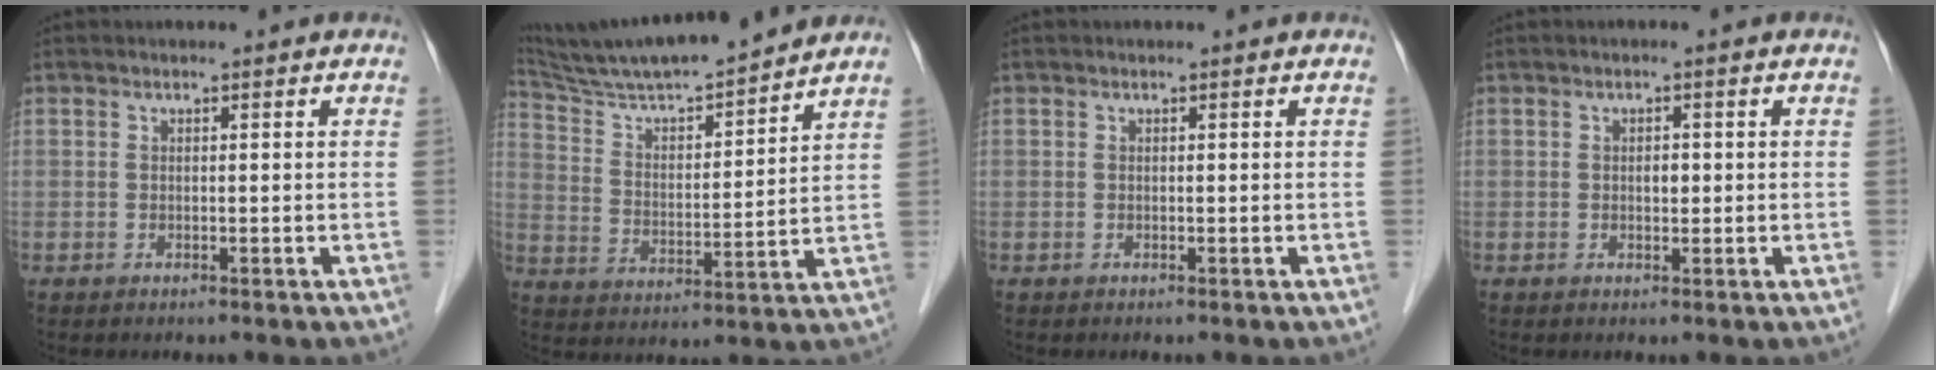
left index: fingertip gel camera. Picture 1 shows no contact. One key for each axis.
{"total": 17.1, "fx": 15.6, "fy": 0.4, "fz": 6.9, "tx": -0.126, "ty": 0.003, "tz": 0.262}
{"total": 0.0}
{"total": 1.3, "fx": -0.1, "fy": 0.8, "fz": 1.0, "tx": -0.015, "ty": 0.000, "tz": -0.002}